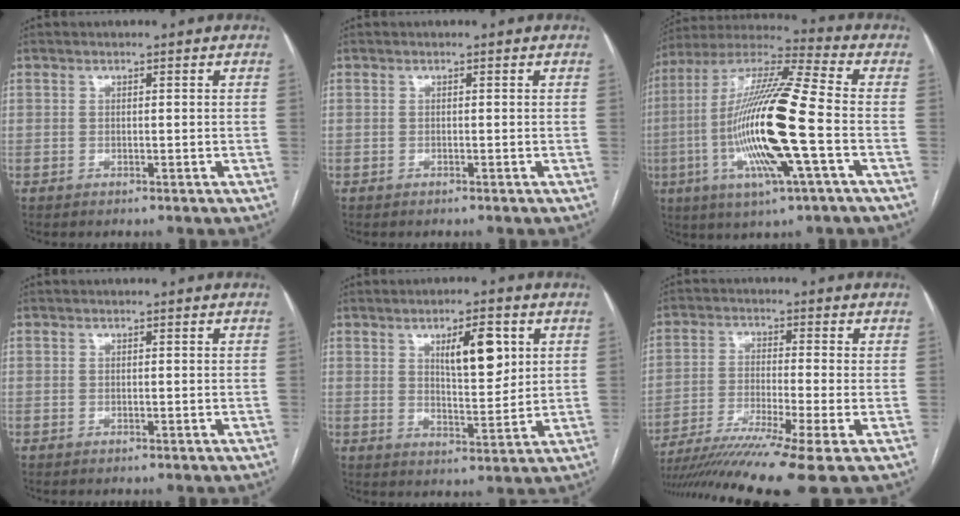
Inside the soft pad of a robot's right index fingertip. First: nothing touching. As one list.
[{"total": 0.0}, {"total": 19.7, "force": [-4.0, 0.9, 19.3], "torque": [-0.392, -0.010, -0.080]}, {"total": 0.0}, {"total": 8.1, "force": [3.3, 2.4, 7.0], "torque": [-0.112, 0.000, 0.057]}, {"total": 14.0, "force": [-10.3, -1.9, 9.2], "torque": [-0.158, -0.032, -0.170]}]